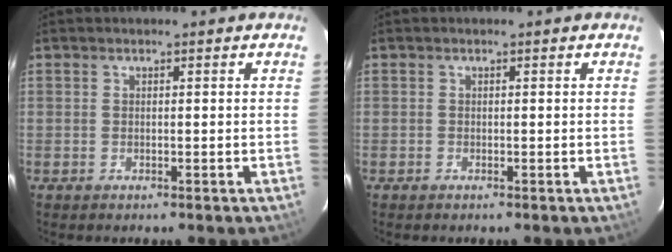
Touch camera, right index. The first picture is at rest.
{"total": 0.0}